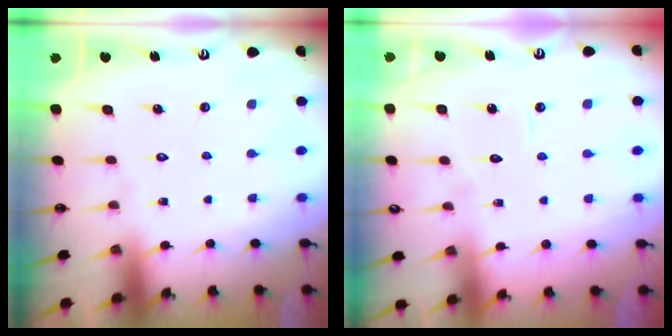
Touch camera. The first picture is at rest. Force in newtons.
{"total": 3.7, "press": 3.7, "slide": 0.2}